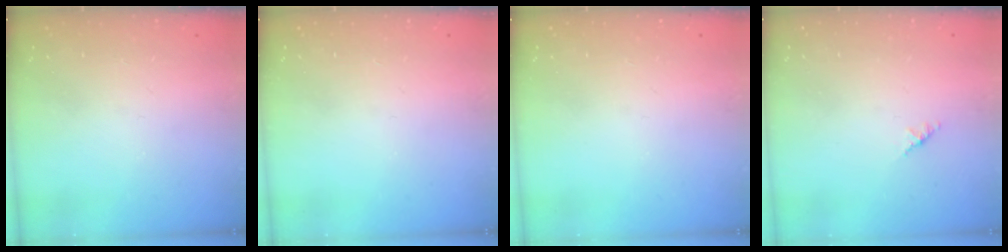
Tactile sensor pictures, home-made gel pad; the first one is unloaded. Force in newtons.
{"total": 0.0}
{"total": 0.0}
{"total": 1.4, "press": 1.3, "slide": 0.4}